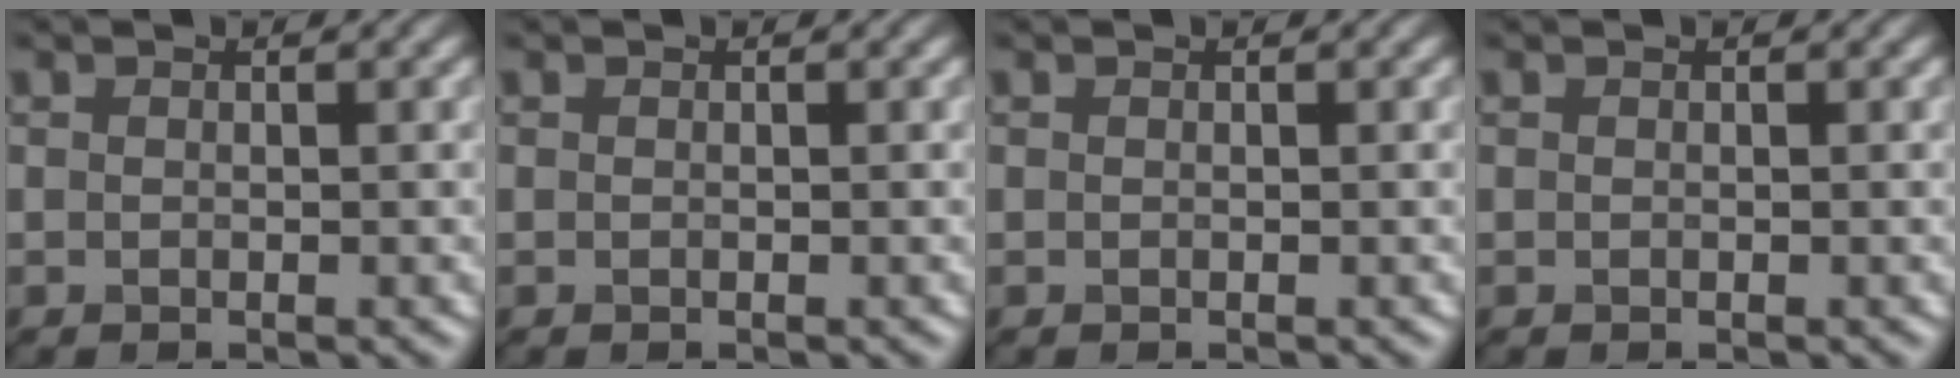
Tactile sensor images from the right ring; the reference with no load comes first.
{"total": 0.0}
{"total": 0.0}
{"total": 0.0}